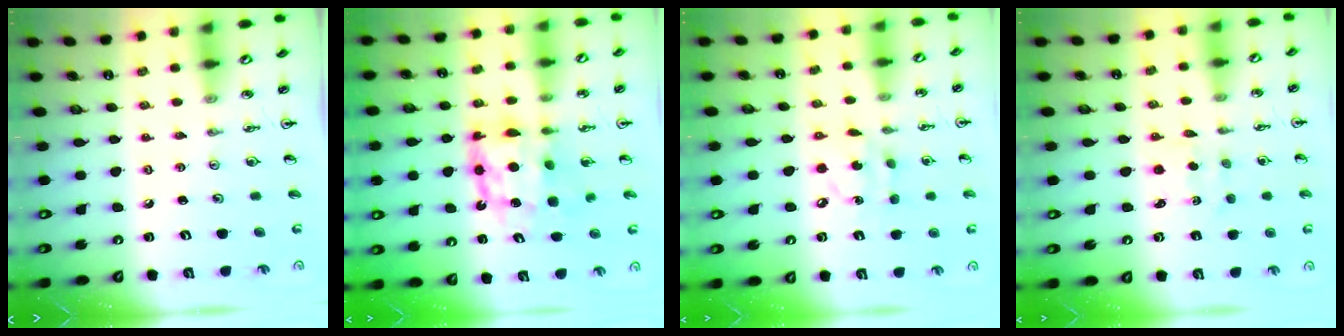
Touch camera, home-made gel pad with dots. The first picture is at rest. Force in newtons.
{"total": 10.5, "press": 10.5, "slide": 1.0}
{"total": 7.9, "press": 7.8, "slide": 0.3}
{"total": 1.7, "press": 1.5, "slide": 0.8}